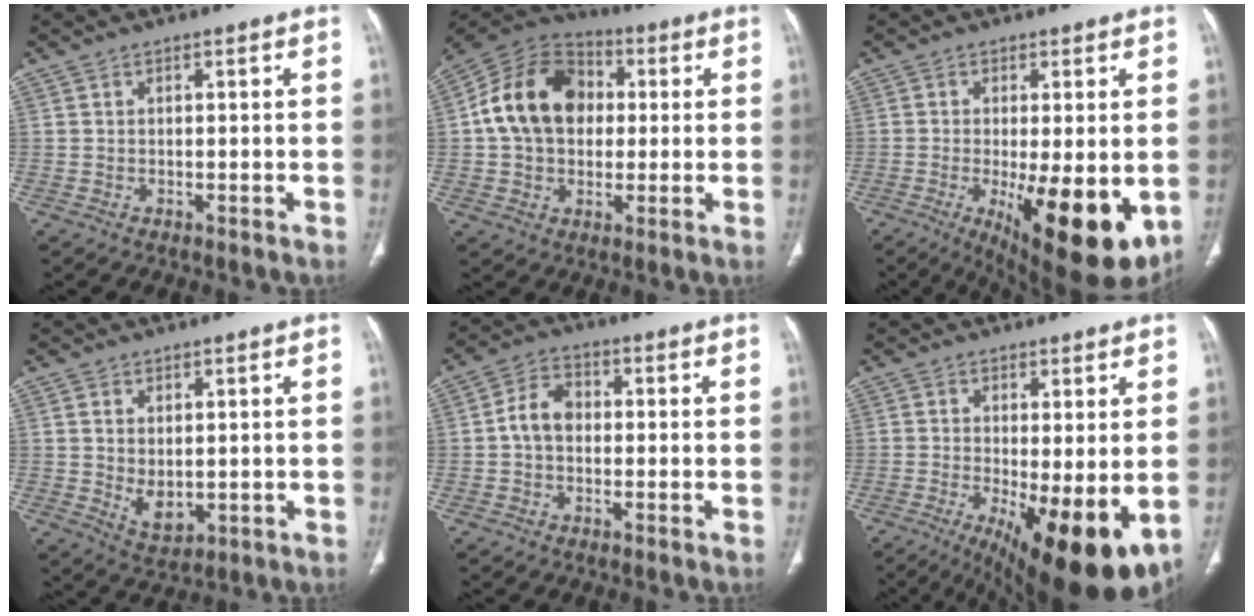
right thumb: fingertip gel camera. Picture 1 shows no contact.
{"total": 16.6, "force": [1.7, 12.5, 10.8], "torque": [-0.167, 0.026, 0.021]}
{"total": 16.7, "force": [-4.0, 5.6, 15.2], "torque": [-0.194, -0.027, -0.037]}
{"total": 5.2, "force": [0.1, 3.2, 4.0], "torque": [-0.063, -0.012, 0.018]}
{"total": 5.8, "force": [-0.3, 4.3, 3.8], "torque": [-0.058, 0.019, -0.016]}
{"total": 15.9, "force": [-3.8, 5.4, 14.4], "torque": [-0.191, -0.027, -0.036]}